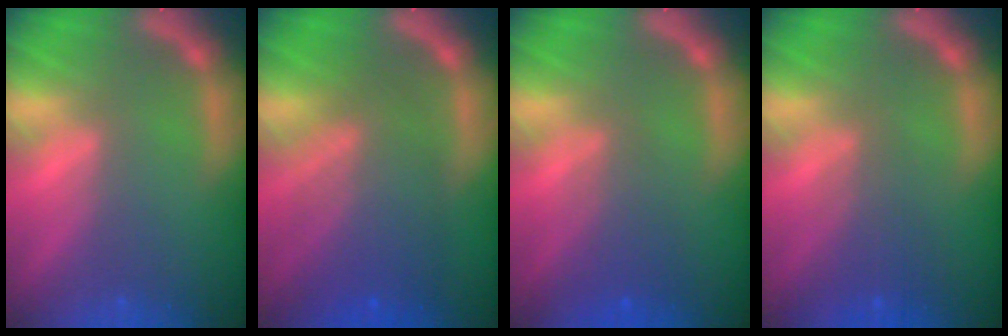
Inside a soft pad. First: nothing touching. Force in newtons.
{"total": 7.5}
{"total": 3.0}
{"total": 3.0}